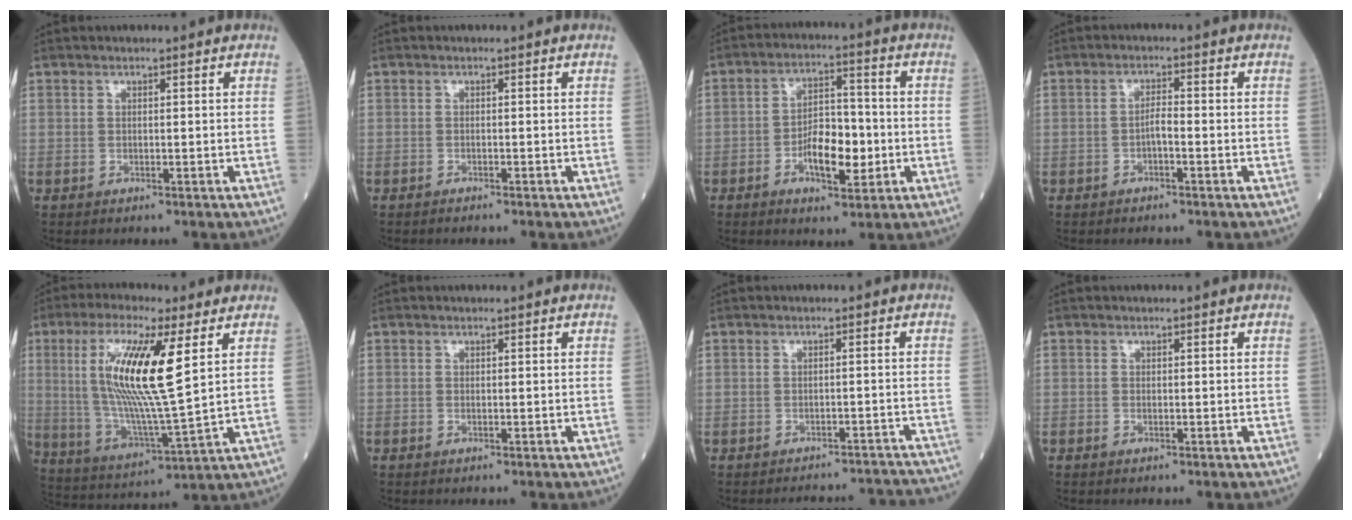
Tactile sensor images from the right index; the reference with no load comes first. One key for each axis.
{"total": 1.0, "fx": -0.9, "fy": -0.1, "fz": 0.5, "tx": -0.009, "ty": 0.001, "tz": -0.010}
{"total": 8.2, "fx": -2.2, "fy": 3.4, "fz": 7.1, "tx": -0.128, "ty": 0.009, "tz": -0.033}
{"total": 1.9, "fx": -0.7, "fy": 0.4, "fz": 1.7, "tx": -0.028, "ty": 0.003, "tz": -0.014}
{"total": 16.0, "fx": 4.5, "fy": 1.3, "fz": 15.3, "tx": -0.315, "ty": -0.007, "tz": 0.084}
{"total": 0.0}
{"total": 9.2, "fx": -9.1, "fy": 1.4, "fz": 0.2, "tx": 0.008, "ty": 0.023, "tz": -0.093}
{"total": 0.0}